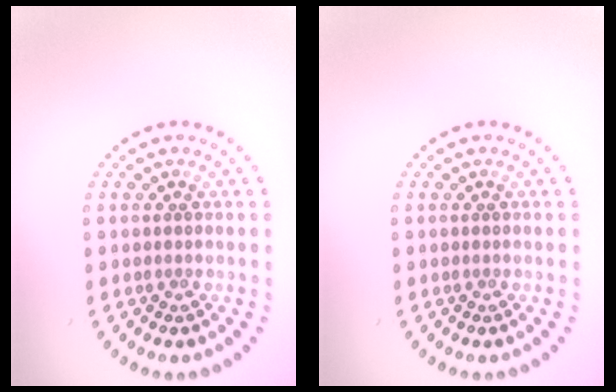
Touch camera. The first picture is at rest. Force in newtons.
{"total": 0.0}